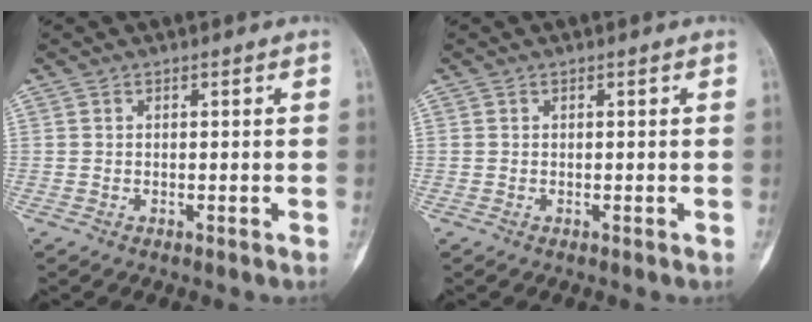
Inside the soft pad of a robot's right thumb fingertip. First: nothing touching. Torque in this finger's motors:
{"motor_torque": [-0.25, -0.01, -0.08, 0.06, -0.06]}